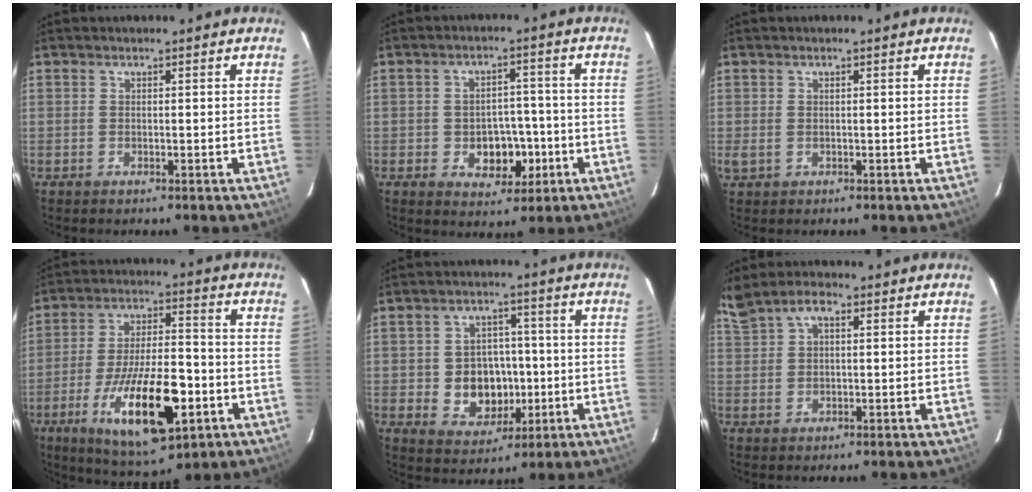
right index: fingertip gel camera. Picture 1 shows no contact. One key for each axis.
{"total": 7.4, "fx": -2.4, "fy": 5.5, "fz": 4.2, "tx": -0.078, "ty": 0.009, "tz": -0.018}
{"total": 1.3, "fx": -0.1, "fy": 1.0, "fz": 0.9, "tx": -0.017, "ty": -0.003, "tz": 0.001}
{"total": 19.7, "fx": -8.0, "fy": 7.2, "fz": 16.5, "tx": -0.311, "ty": -0.020, "tz": -0.119}
{"total": 9.7, "fx": -1.6, "fy": 8.2, "fz": 4.9, "tx": -0.109, "ty": 0.013, "tz": -0.008}
{"total": 5.6, "fx": 3.1, "fy": 2.8, "fz": 3.7, "tx": -0.073, "ty": 0.014, "tz": 0.061}